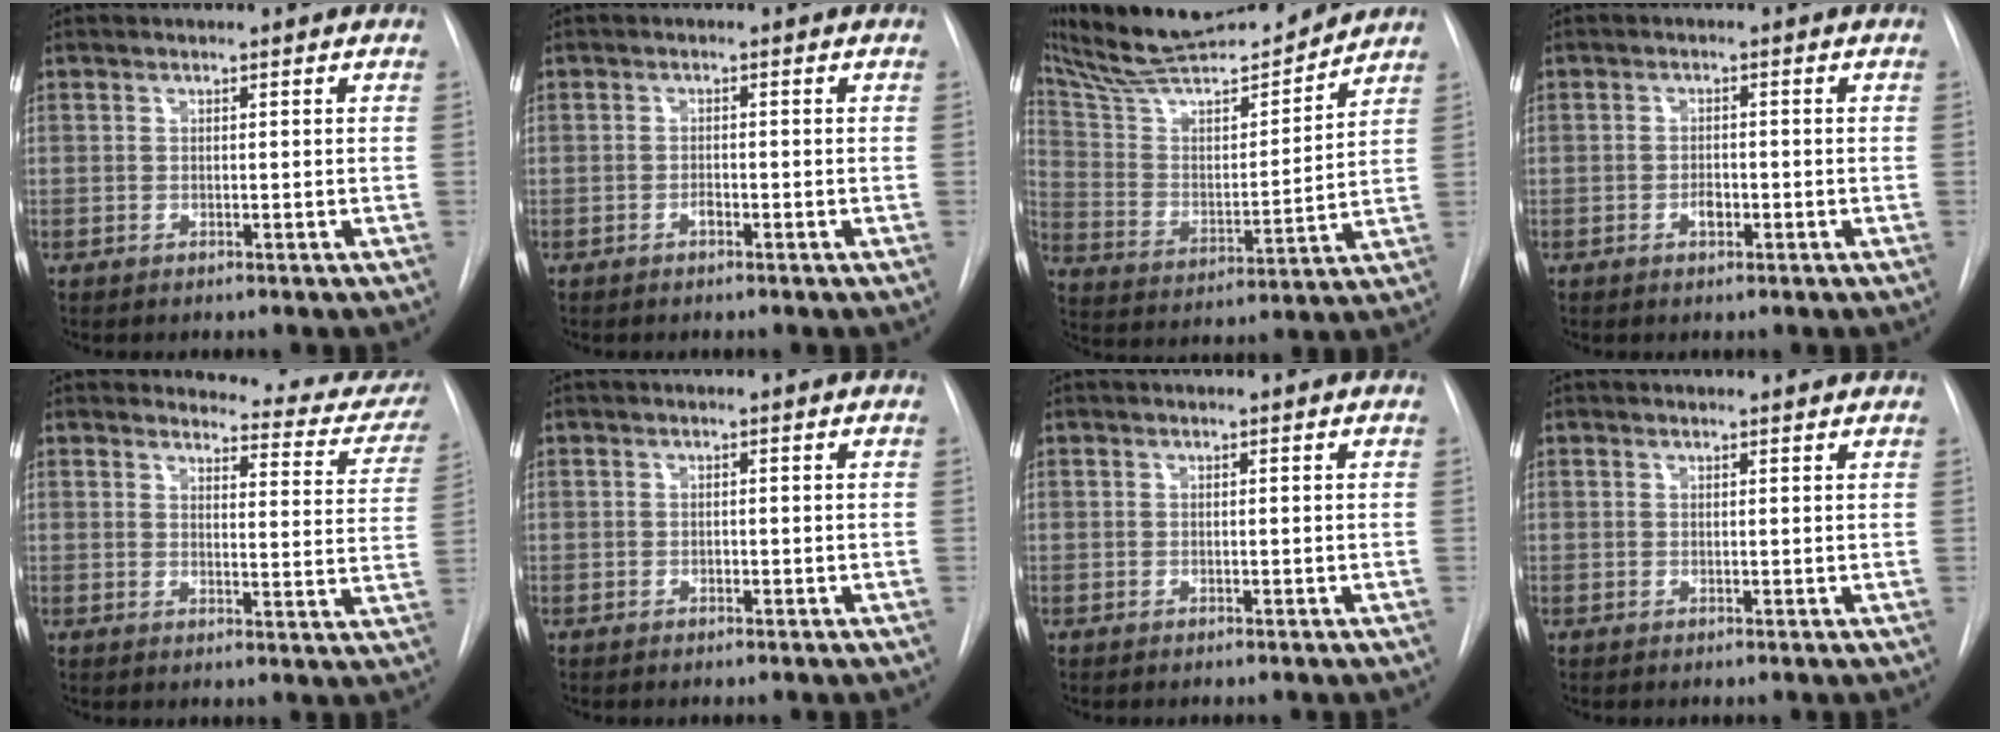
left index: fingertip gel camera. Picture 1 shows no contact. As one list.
[{"total": 0.7, "force": [-0.5, 0.3, 0.5], "torque": [-0.008, 0.001, -0.010]}, {"total": 20.5, "force": [18.9, 2.4, 7.6], "torque": [-0.139, 0.005, 0.315]}, {"total": 1.5, "force": [-0.7, 0.8, 1.1], "torque": [-0.019, 0.003, -0.011]}, {"total": 13.3, "force": [13.1, 2.1, 1.3], "torque": [0.015, -0.081, 0.120]}, {"total": 0.0}, {"total": 0.0}, {"total": 3.4, "force": [3.3, 0.6, 0.5], "torque": [-0.010, 0.015, 0.034]}]